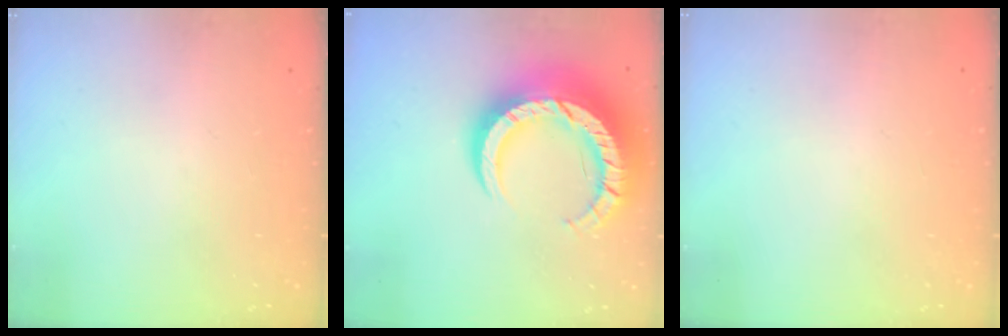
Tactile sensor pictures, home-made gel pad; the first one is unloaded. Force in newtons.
{"total": 17.5, "press": 17.4, "slide": 1.5}
{"total": 2.4, "press": 2.4, "slide": 0.2}